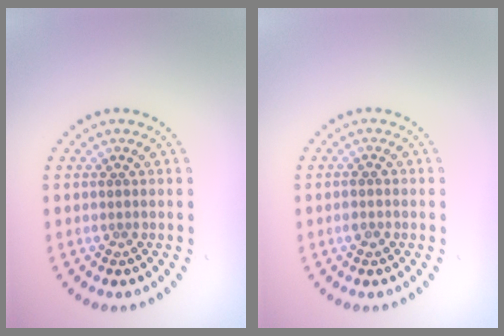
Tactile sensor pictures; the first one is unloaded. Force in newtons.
{"total": 1.1, "press": 1.0, "slide": 0.4}